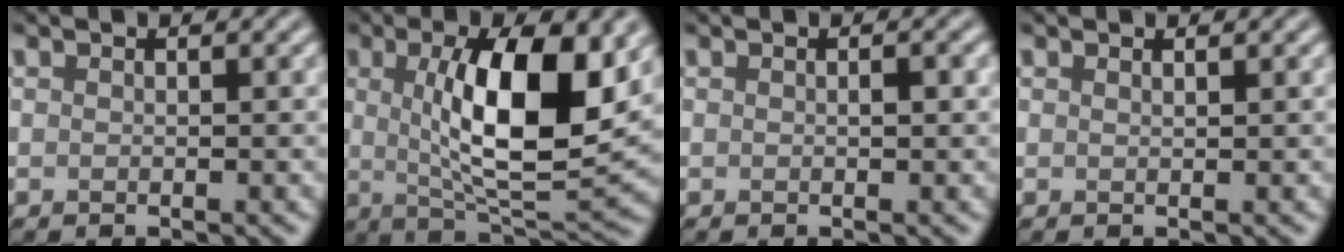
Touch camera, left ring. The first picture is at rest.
{"total": 10.6, "force": [2.0, 3.2, 9.9], "torque": [-0.150, -0.009, 0.038]}
{"total": 0.7, "force": [0.1, 0.2, 0.7], "torque": [-0.008, 0.000, 0.001]}
{"total": 0.5, "force": [0.5, 0.1, 0.3], "torque": [0.001, 0.000, 0.007]}